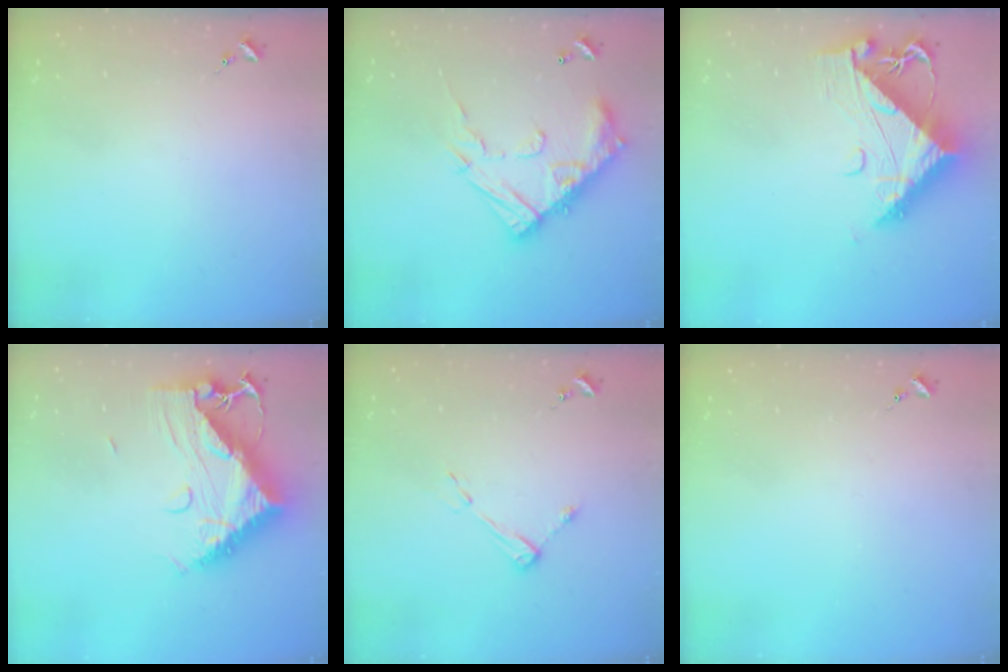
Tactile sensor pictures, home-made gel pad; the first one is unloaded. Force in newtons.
{"total": 18.0, "press": 18.0, "slide": 1.4}
{"total": 13.0, "press": 12.9, "slide": 1.3}
{"total": 15.7, "press": 15.6, "slide": 1.5}
{"total": 6.0, "press": 5.9, "slide": 0.6}
{"total": 0.0}